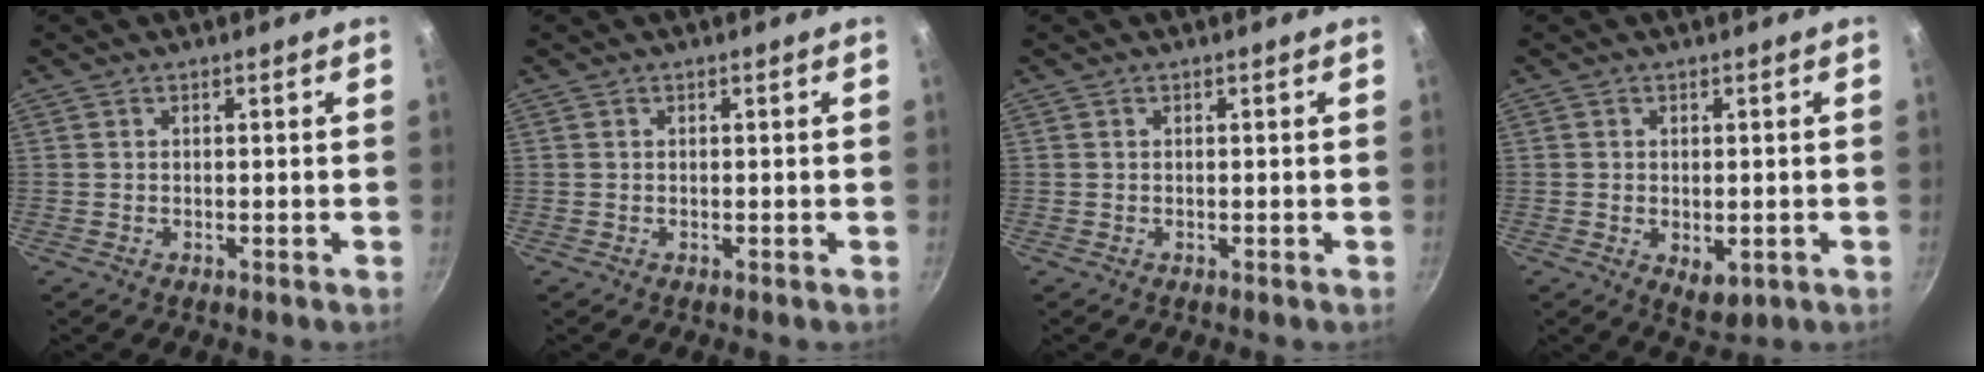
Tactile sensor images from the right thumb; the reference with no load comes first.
{"total": 0.0}
{"total": 0.0}
{"total": 4.6, "force": [-0.9, 2.9, 3.5], "torque": [-0.047, -0.012, -0.006]}